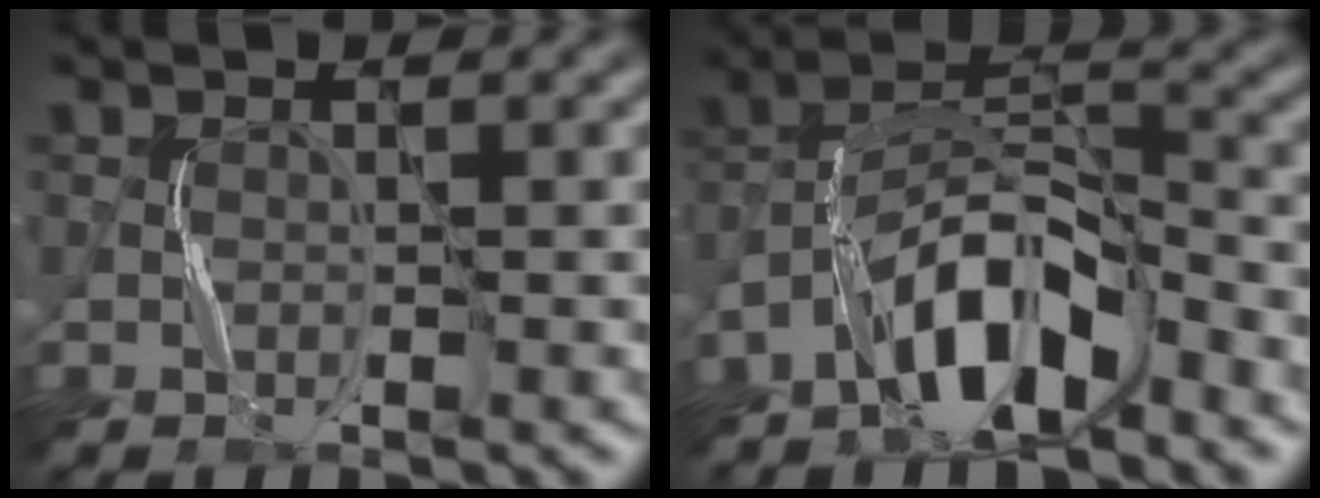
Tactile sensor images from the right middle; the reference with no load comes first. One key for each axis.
{"total": 7.7, "fx": -5.1, "fy": 2.5, "fz": 5.1, "tx": -0.092, "ty": 0.010, "tz": -0.098}